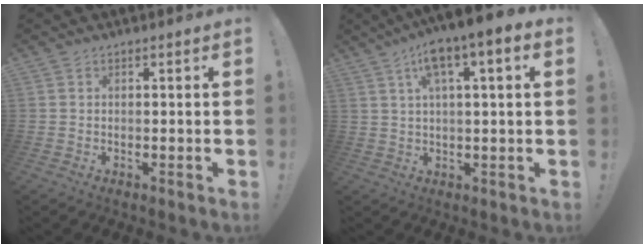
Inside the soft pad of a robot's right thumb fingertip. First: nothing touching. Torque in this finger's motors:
{"motor_torque": [0.15, 3.54, 1.94, 0.83, 0.23]}